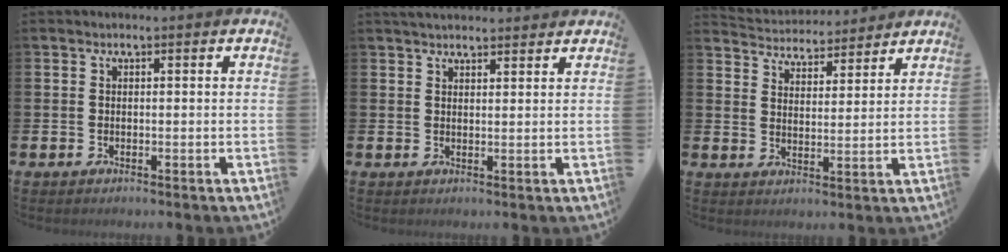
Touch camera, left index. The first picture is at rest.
{"total": 2.7, "force": [2.6, 0.5, 0.3], "torque": [-0.007, -0.008, 0.047]}
{"total": 4.5, "force": [4.4, 0.9, -0.4], "torque": [-0.007, -0.037, 0.075]}